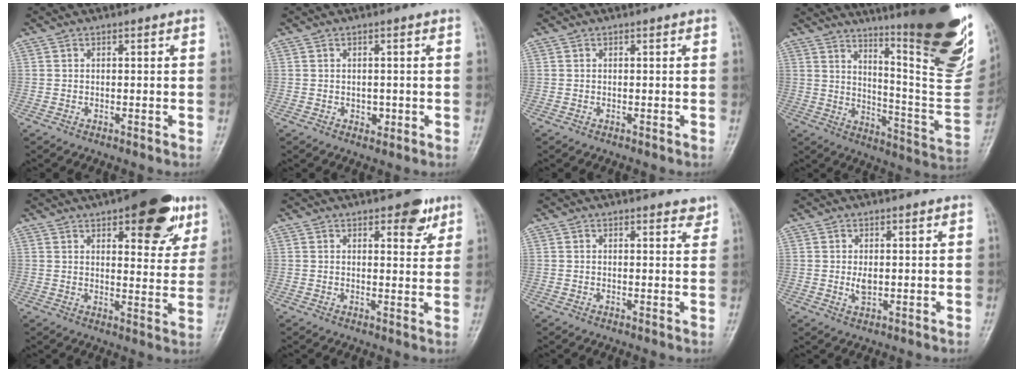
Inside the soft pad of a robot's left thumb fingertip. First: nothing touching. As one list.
[{"total": 1.7, "force": [-0.2, 1.4, 1.0], "torque": [-0.007, 0.000, 0.000]}, {"total": 0.0}, {"total": 28.2, "force": [16.9, 4.7, 22.2], "torque": [-0.270, -0.096, 0.243]}, {"total": 15.8, "force": [8.7, 6.4, 11.5], "torque": [-0.103, -0.031, 0.113]}, {"total": 5.3, "force": [3.2, 2.5, 3.4], "torque": [-0.023, -0.016, 0.037]}, {"total": 1.9, "force": [1.6, 0.7, 0.8], "torque": [0.003, -0.009, 0.016]}, {"total": 2.2, "force": [0.2, 1.3, 1.8], "torque": [-0.028, -0.005, 0.006]}]